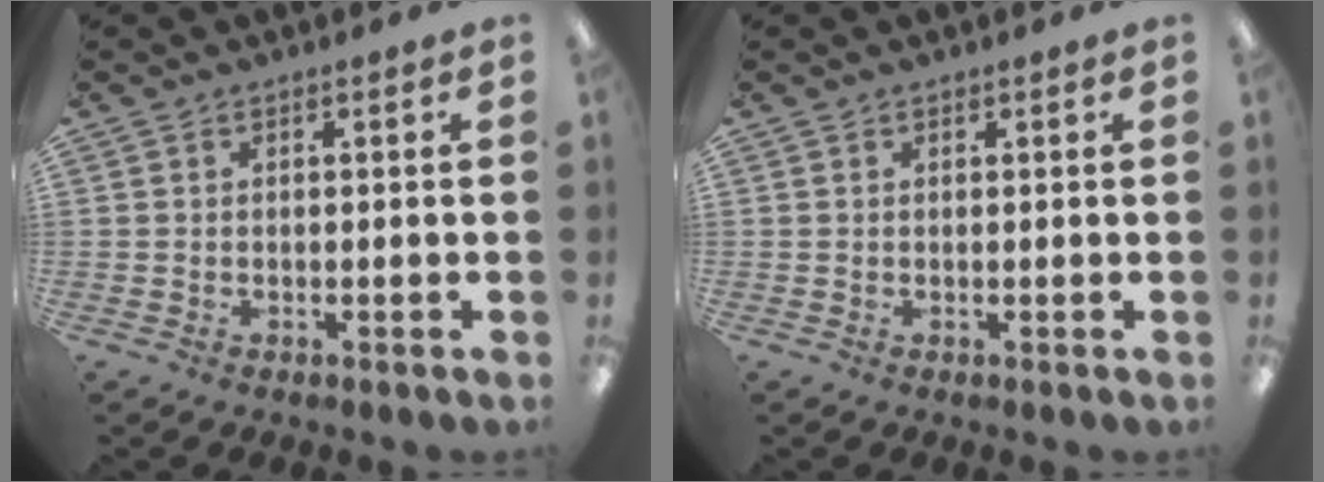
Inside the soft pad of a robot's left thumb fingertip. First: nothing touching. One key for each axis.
{"total": 0.0}